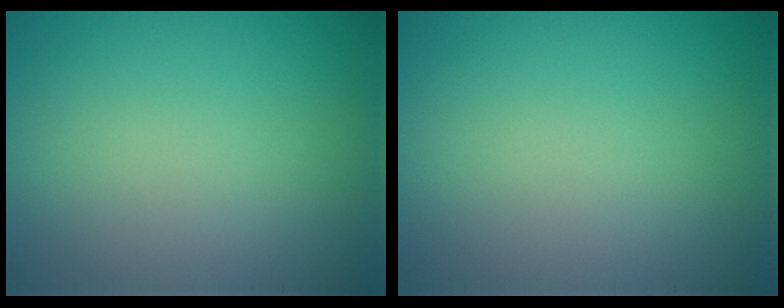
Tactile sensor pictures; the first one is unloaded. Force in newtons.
{"total": 0.0}